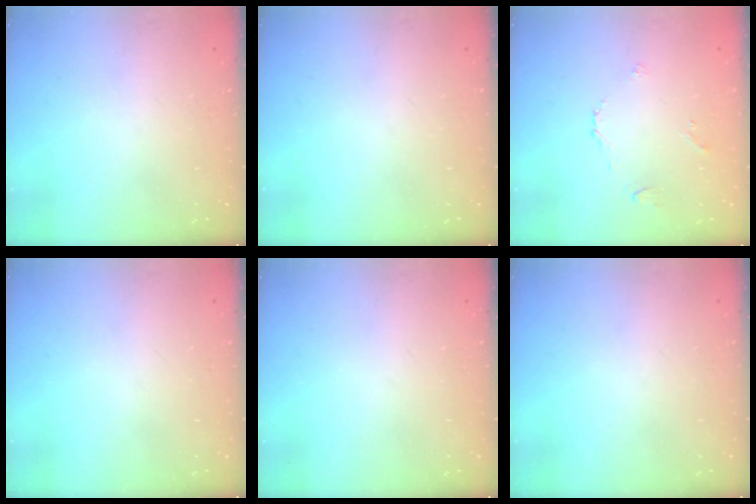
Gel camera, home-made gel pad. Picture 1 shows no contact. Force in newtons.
{"total": 0.0}
{"total": 3.7, "press": 3.7, "slide": 0.6}
{"total": 0.0}
{"total": 0.0}
{"total": 0.0}